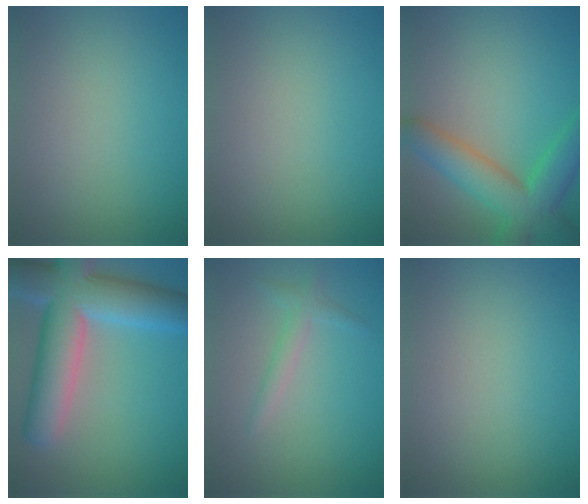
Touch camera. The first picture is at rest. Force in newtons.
{"total": 0.0}
{"total": 6.7, "press": 6.7, "slide": 0.4}
{"total": 11.8, "press": 11.7, "slide": 0.8}
{"total": 1.6, "press": 1.6, "slide": 0.1}
{"total": 0.0}